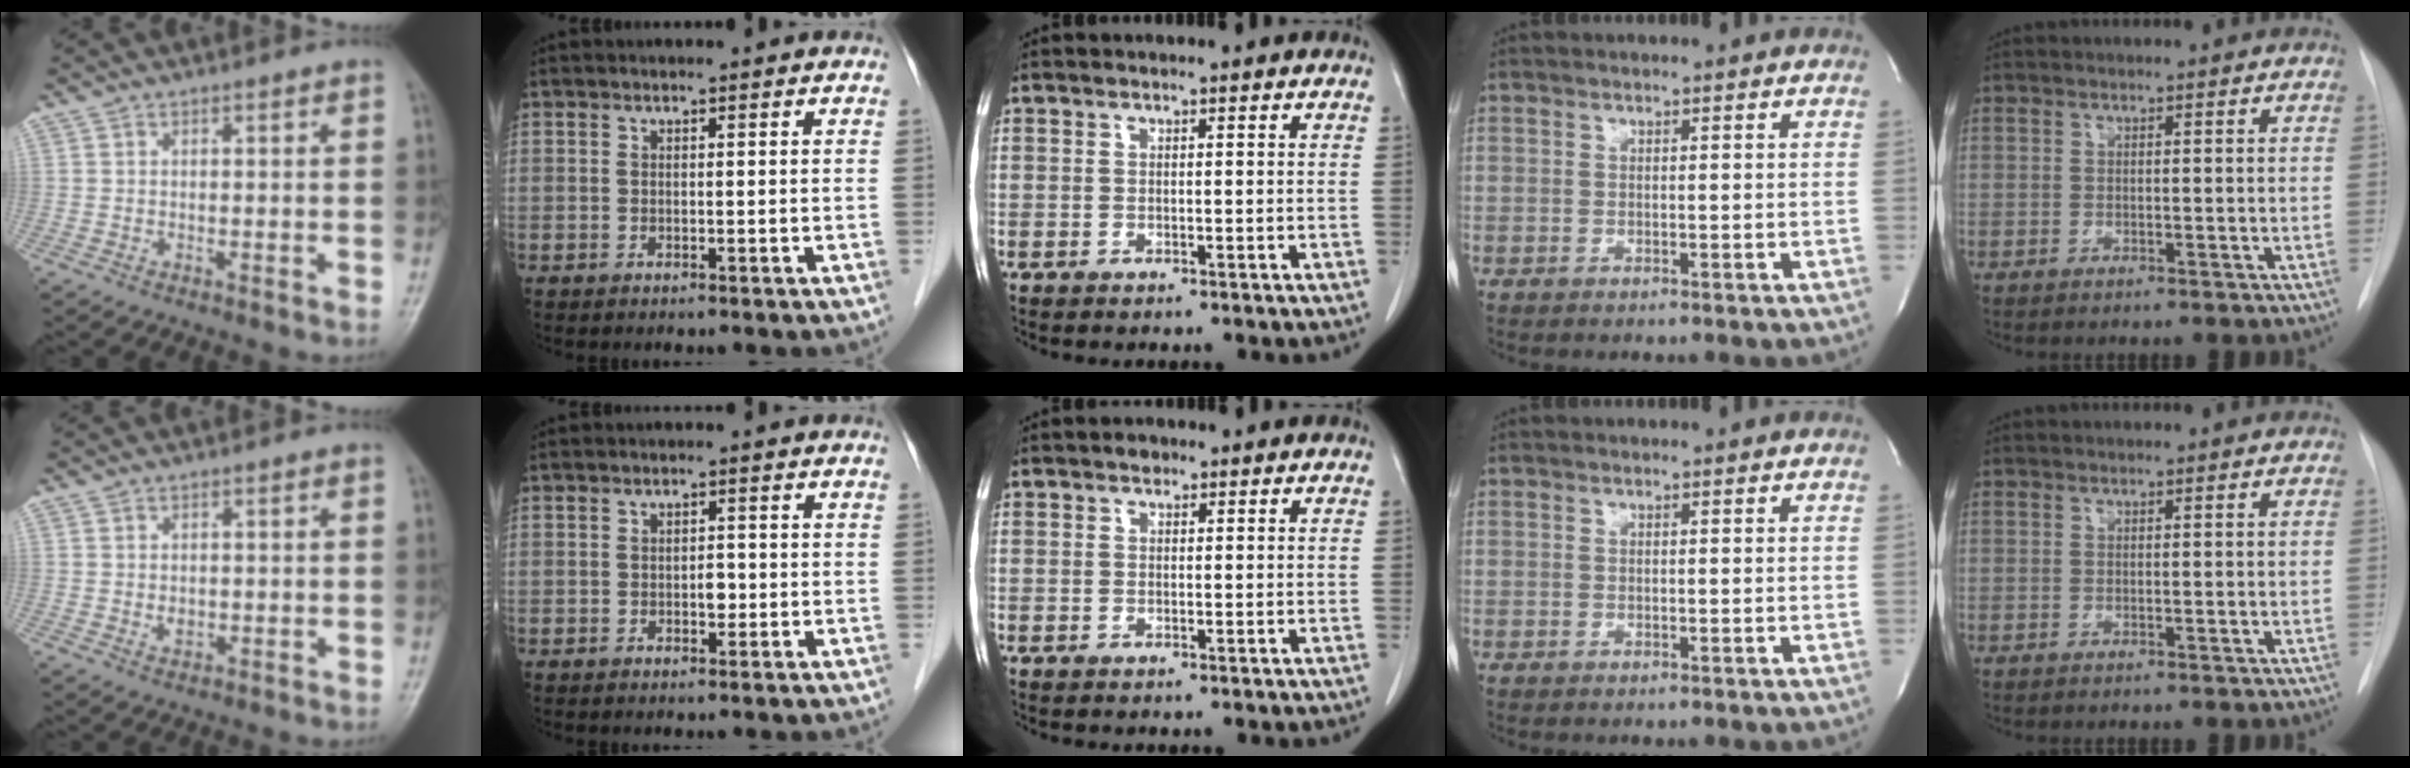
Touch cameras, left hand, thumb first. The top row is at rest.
{"thumb": {"total": 1.7, "force": [0.0, 1.3, 1.1], "torque": [-0.014, -0.002, 0.005]}, "index": {"total": 1.5, "force": [-0.3, 0.9, 1.2], "torque": [-0.017, 0.002, -0.005]}, "middle": {"total": 0.9, "force": [0.7, 0.6, 0.3], "torque": [-0.008, 0.001, 0.008]}}